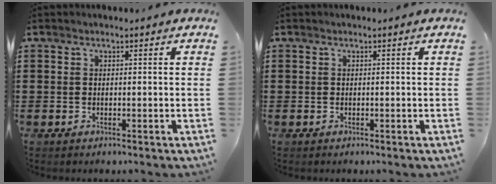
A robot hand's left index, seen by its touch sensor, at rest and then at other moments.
{"total": 0.0}